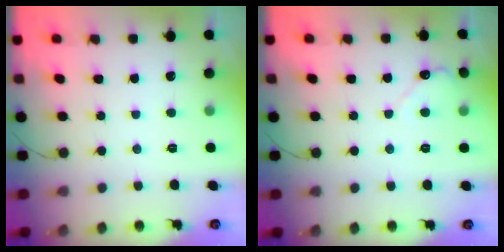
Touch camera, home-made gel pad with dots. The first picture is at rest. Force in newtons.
{"total": 2.8, "press": 2.7, "slide": 0.3}